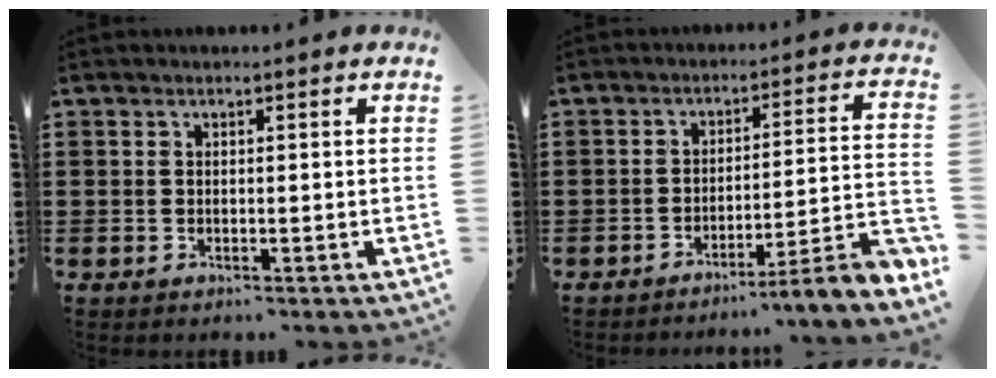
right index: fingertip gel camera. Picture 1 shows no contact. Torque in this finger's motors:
{"motor_torque": [1.36, -0.78, 0.16, 0.07]}